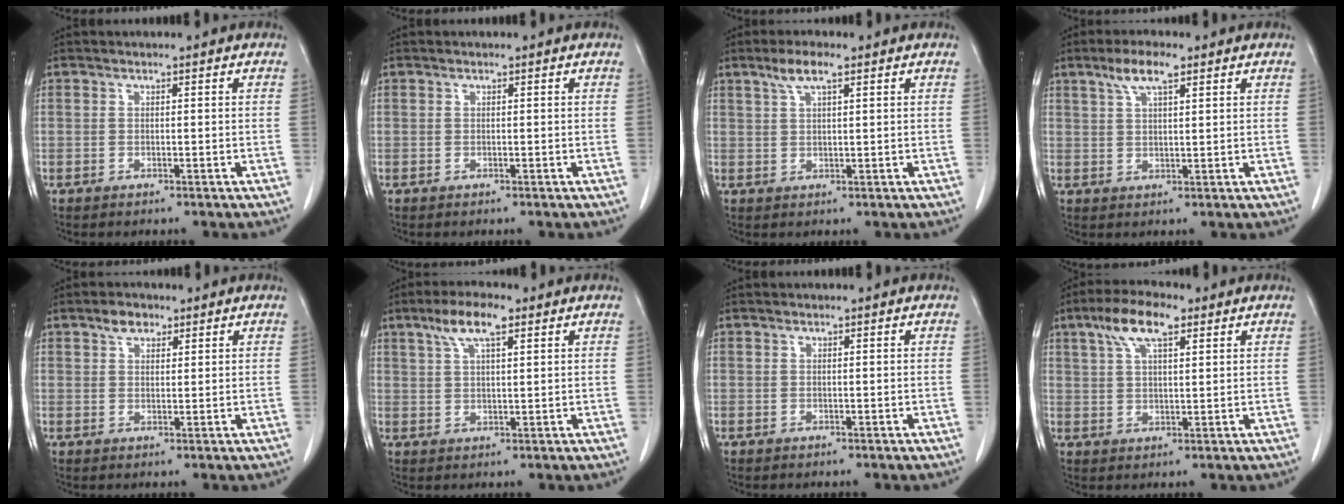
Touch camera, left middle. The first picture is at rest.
{"total": 0.0}
{"total": 3.8, "force": [2.4, 0.6, 2.9], "torque": [-0.062, 0.007, 0.048]}
{"total": 5.0, "force": [3.1, 1.0, 3.7], "torque": [-0.077, 0.008, 0.058]}
{"total": 2.9, "force": [1.9, 1.7, 1.4], "torque": [-0.027, 0.008, 0.035]}
{"total": 6.1, "force": [3.6, 1.4, 4.8], "torque": [-0.097, 0.014, 0.066]}
{"total": 0.0}
{"total": 7.5, "force": [4.2, 2.2, 5.8], "torque": [-0.119, 0.019, 0.077]}